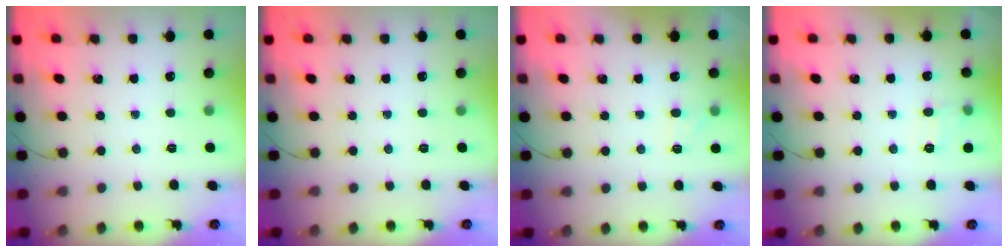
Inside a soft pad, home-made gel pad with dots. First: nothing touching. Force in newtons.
{"total": 0.0}
{"total": 4.8, "press": 4.6, "slide": 1.5}
{"total": 5.0, "press": 4.7, "slide": 1.8}